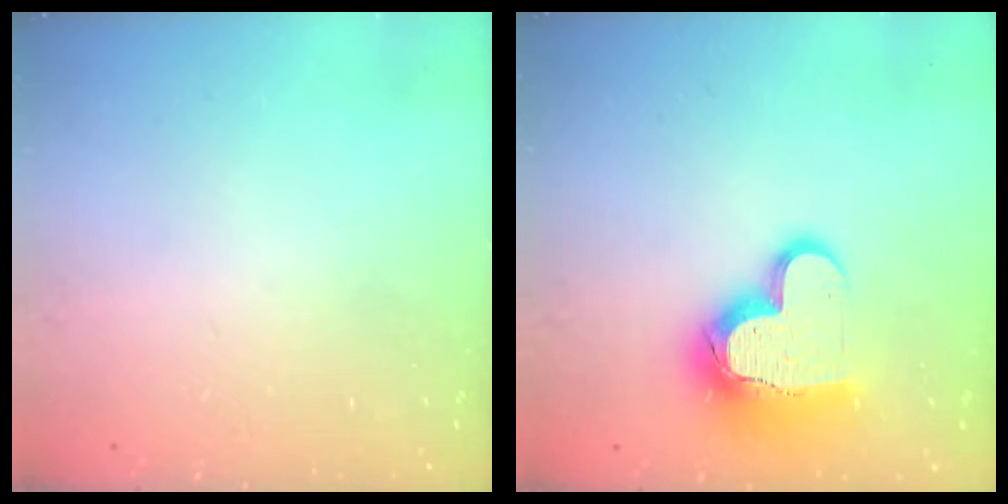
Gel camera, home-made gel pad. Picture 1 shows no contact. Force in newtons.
{"total": 15.5, "press": 15.4, "slide": 1.8}